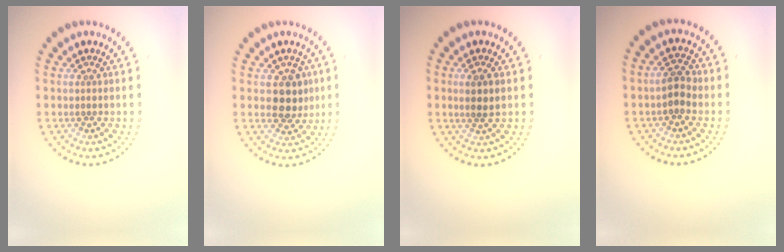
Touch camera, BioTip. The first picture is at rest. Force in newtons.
{"total": 3.4, "press": 3.2, "slide": 0.9}
{"total": 2.0, "press": 1.8, "slide": 0.9}
{"total": 2.2, "press": 2.1, "slide": 0.4}